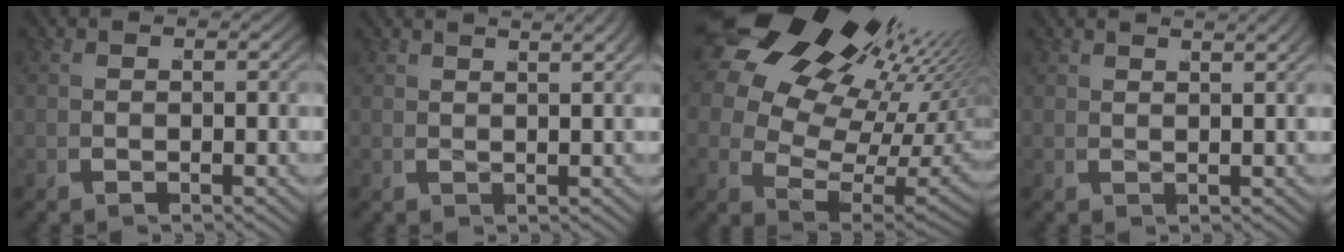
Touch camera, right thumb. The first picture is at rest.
{"total": 2.5, "force": [2.1, 0.2, 1.4], "torque": [-0.006, 0.009, 0.031]}
{"total": 18.9, "force": [6.1, 11.5, 13.7], "torque": [-0.224, -0.002, 0.091]}
{"total": 2.0, "force": [1.8, -0.1, 0.8], "torque": [0.001, 0.006, 0.029]}